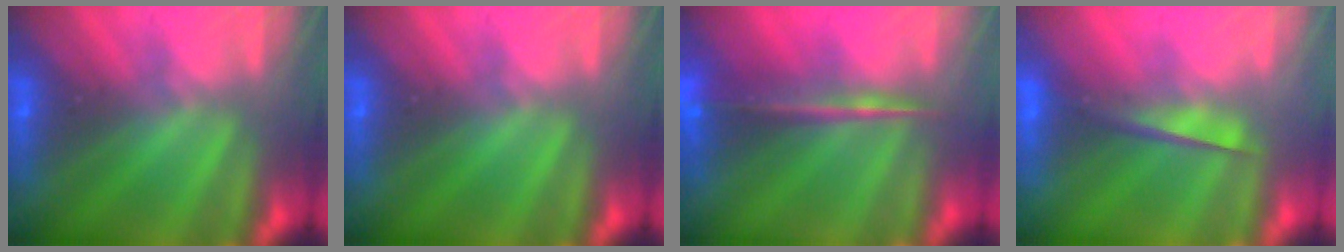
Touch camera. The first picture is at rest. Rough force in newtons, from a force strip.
{"total": 0.0}
{"total": 5.7}
{"total": 4.7}